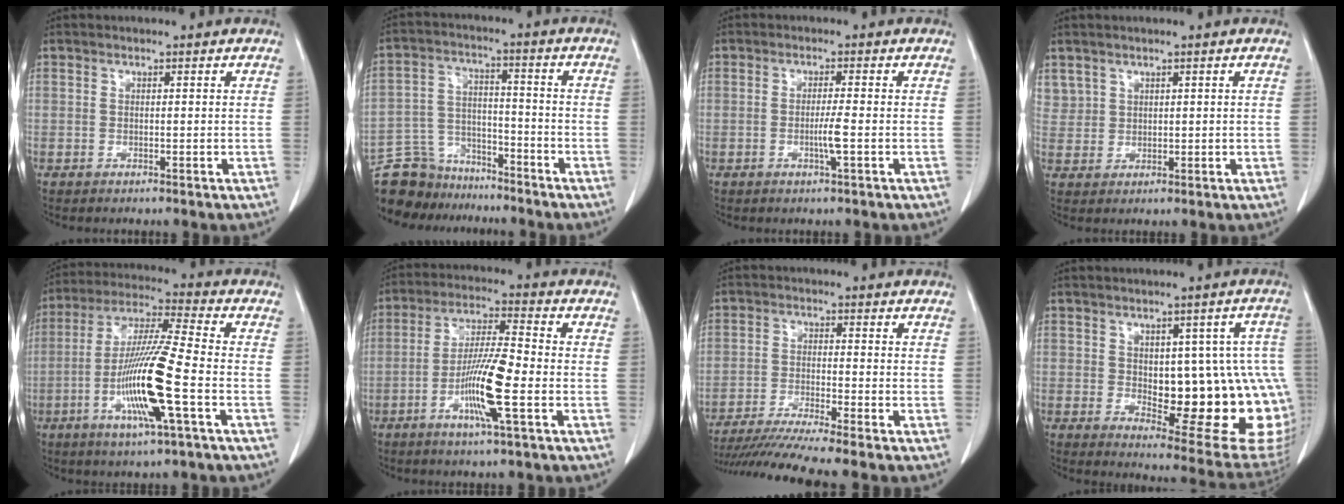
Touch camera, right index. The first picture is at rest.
{"total": 13.5, "force": [-12.1, 5.9, 0.9], "torque": [-0.029, 0.056, -0.213]}
{"total": 2.7, "force": [-0.8, -0.4, 2.6], "torque": [-0.049, -0.004, -0.014]}
{"total": 3.3, "force": [2.1, 2.6, 0.2], "torque": [0.004, 0.007, 0.046]}
{"total": 14.6, "force": [-4.5, 0.0, 13.9], "torque": [-0.279, -0.012, -0.088]}
{"total": 10.5, "force": [-3.4, 0.3, 10.0], "torque": [-0.192, -0.007, -0.068]}
{"total": 10.8, "force": [-9.3, -1.9, 5.2], "torque": [-0.072, -0.028, -0.152]}
{"total": 19.6, "force": [-1.3, 7.2, 18.2], "torque": [-0.156, 0.022, 0.013]}